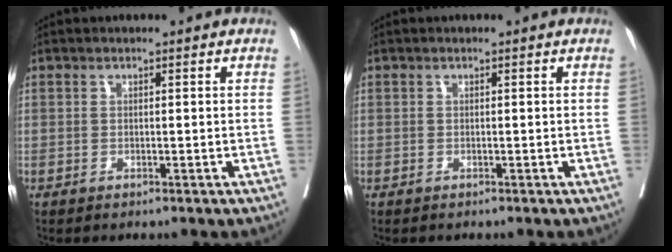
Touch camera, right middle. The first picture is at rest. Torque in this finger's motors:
{"motor_torque": [-0.74, 0.21, -0.15, -0.09]}